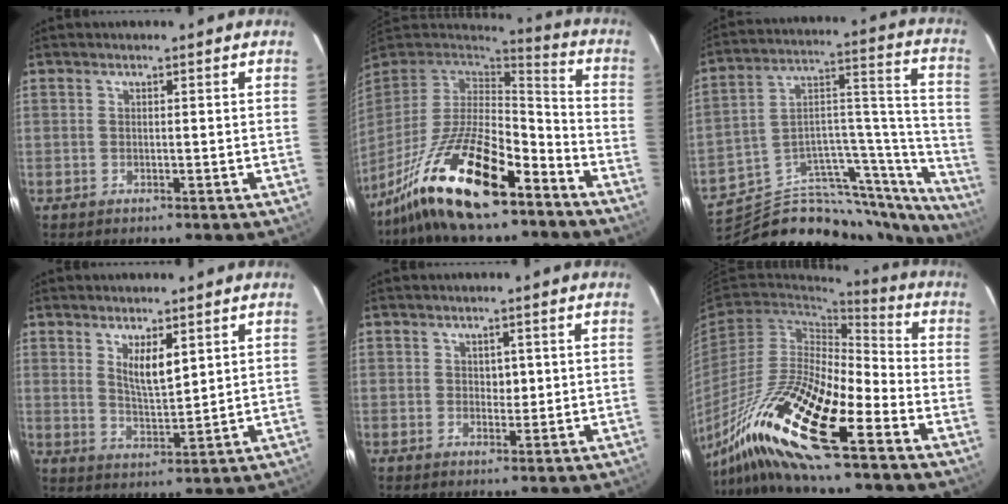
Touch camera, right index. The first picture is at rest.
{"total": 19.6, "force": [-13.4, 4.9, 13.5], "torque": [-0.267, -0.011, -0.243]}
{"total": 32.2, "force": [-29.3, 8.0, 10.7], "torque": [-0.099, 0.036, -0.403]}
{"total": 5.4, "force": [2.7, 1.3, 4.5], "torque": [-0.083, -0.012, 0.056]}
{"total": 1.9, "force": [0.5, 1.3, 1.3], "torque": [-0.014, -0.002, 0.009]}
{"total": 18.9, "force": [-12.0, 2.7, 14.4], "torque": [-0.303, -0.033, -0.228]}